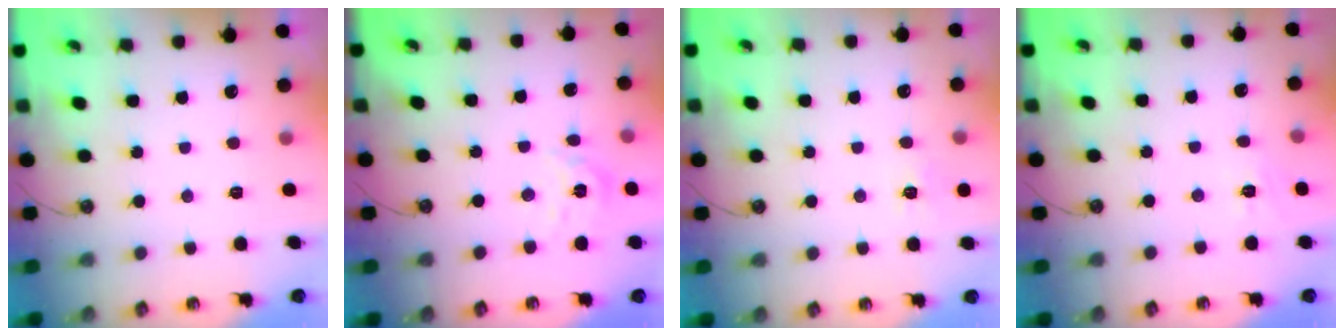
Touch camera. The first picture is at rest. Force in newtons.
{"total": 7.8, "press": 7.7, "slide": 0.7}
{"total": 6.5, "press": 6.5, "slide": 0.6}
{"total": 3.9, "press": 3.9, "slide": 0.6}